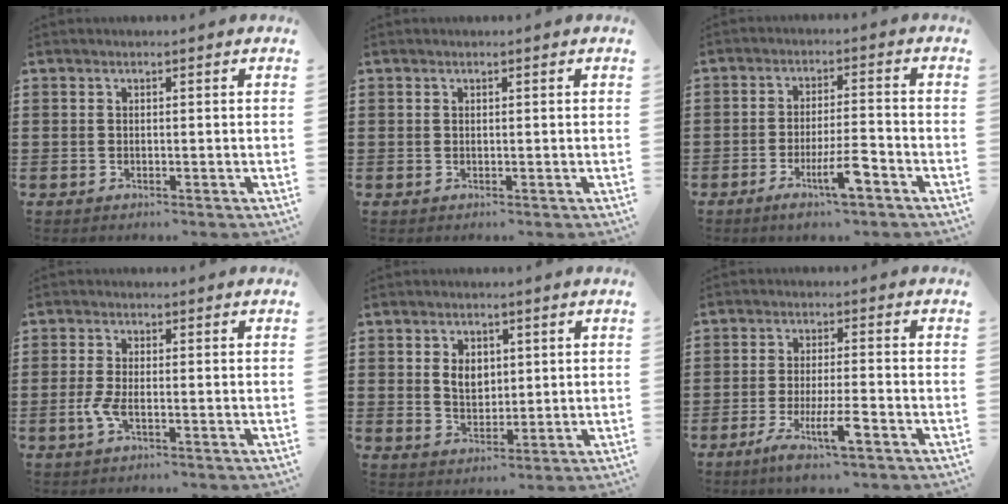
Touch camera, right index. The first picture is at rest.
{"total": 0.0}
{"total": 7.4, "force": [-3.9, 1.4, 6.1], "torque": [-0.115, -0.005, -0.069]}
{"total": 2.9, "force": [-1.1, 0.9, 2.6], "torque": [-0.066, -0.008, -0.025]}
{"total": 4.1, "force": [1.0, 3.0, 2.7], "torque": [-0.053, 0.008, 0.015]}
{"total": 6.9, "force": [-3.6, 0.9, 5.7], "torque": [-0.117, -0.015, -0.068]}